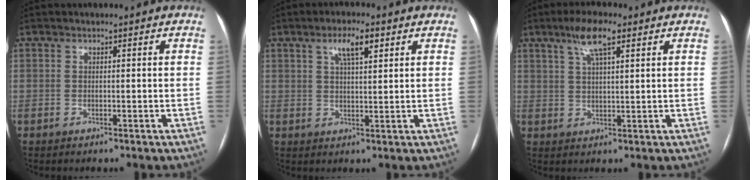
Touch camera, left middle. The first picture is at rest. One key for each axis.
{"total": 5.0, "fx": 2.6, "fy": 1.1, "fz": 4.1, "tx": -0.077, "ty": 0.008, "tz": 0.046}
{"total": 6.1, "fx": 3.6, "fy": 1.0, "fz": 4.8, "tx": -0.096, "ty": 0.013, "tz": 0.065}